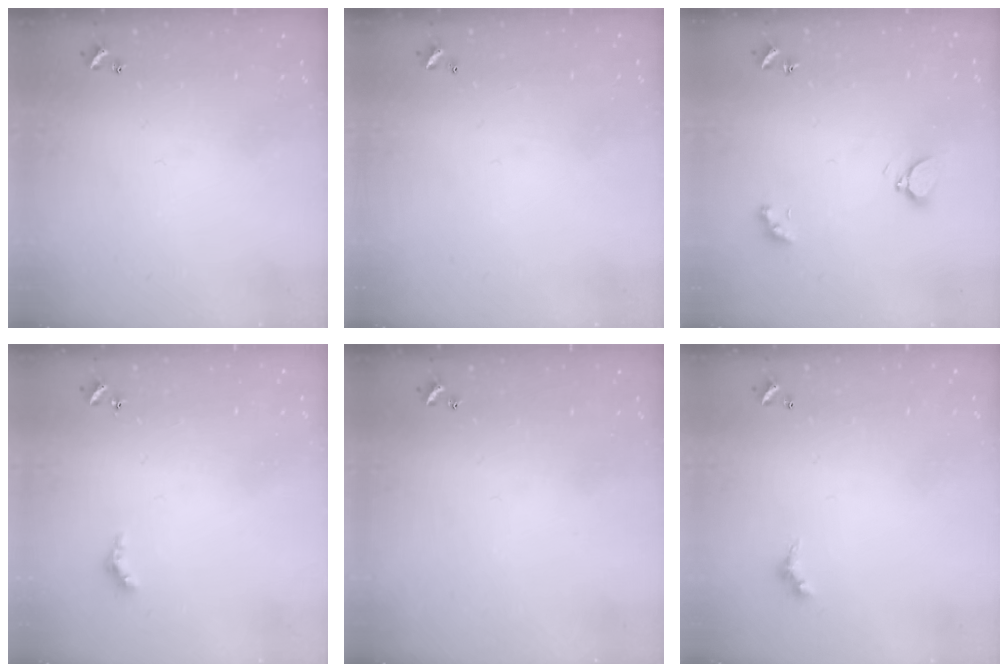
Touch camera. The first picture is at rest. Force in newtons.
{"total": 2.9, "press": 2.9, "slide": 0.1}
{"total": 2.9, "press": 2.8, "slide": 0.7}
{"total": 2.5, "press": 2.4, "slide": 0.4}
{"total": 0.0}
{"total": 2.5, "press": 2.5, "slide": 0.4}